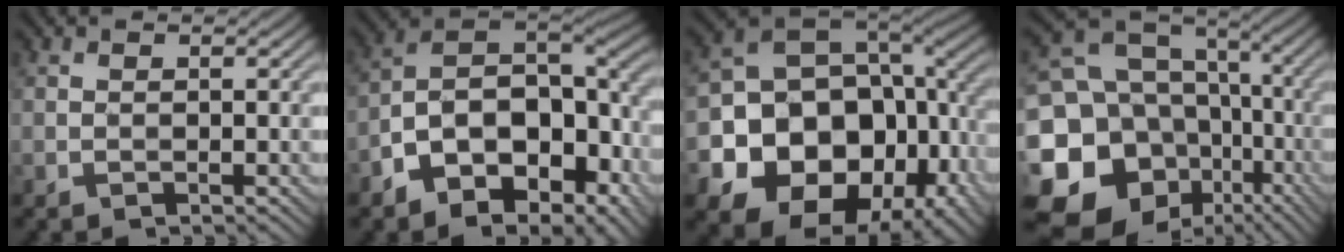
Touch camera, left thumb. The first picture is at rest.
{"total": 13.9, "force": [-6.0, 7.4, 10.1], "torque": [-0.173, -0.007, -0.109]}
{"total": 21.1, "force": [-6.9, 16.7, 10.9], "torque": [-0.220, -0.053, -0.095]}
{"total": 20.9, "force": [-5.6, 17.8, 9.6], "torque": [-0.235, -0.026, -0.088]}